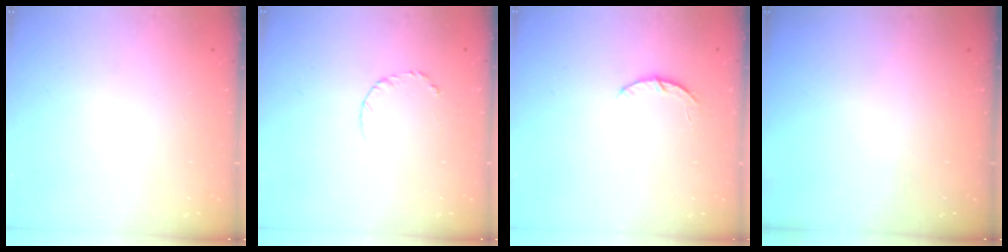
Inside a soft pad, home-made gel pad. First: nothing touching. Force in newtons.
{"total": 3.3, "press": 3.3, "slide": 0.3}
{"total": 2.9, "press": 2.8, "slide": 0.5}
{"total": 0.0}